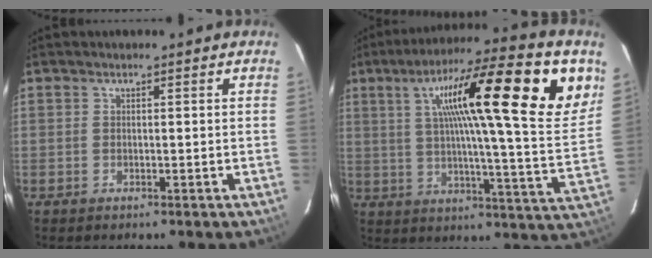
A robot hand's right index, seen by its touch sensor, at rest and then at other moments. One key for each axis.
{"total": 27.1, "fx": 11.9, "fy": 4.3, "fz": 24.0, "tx": -0.362, "ty": 0.031, "tz": 0.180}